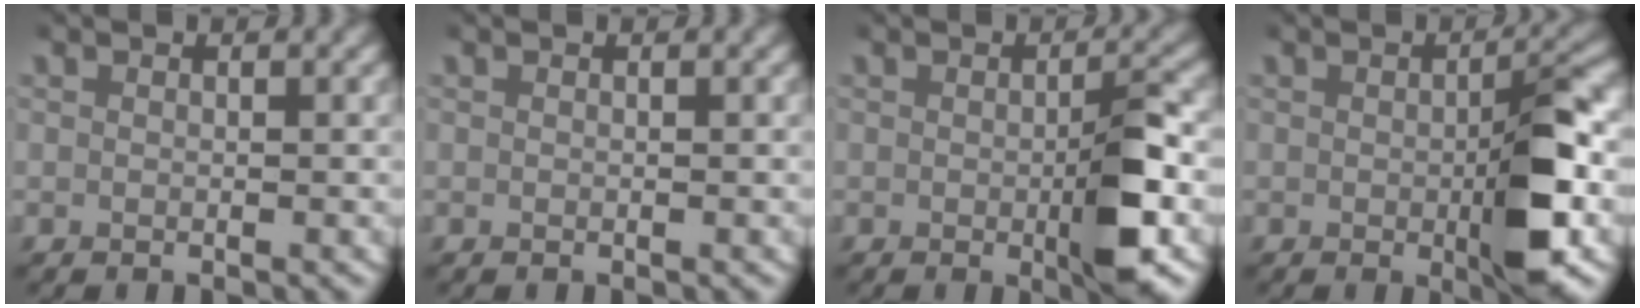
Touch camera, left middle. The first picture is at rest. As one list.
[{"total": 0.0}, {"total": 4.5, "force": [-0.8, 1.5, 4.2], "torque": [-0.056, -0.007, -0.011]}, {"total": 5.6, "force": [-0.8, 2.2, 5.1], "torque": [-0.070, -0.008, -0.009]}]